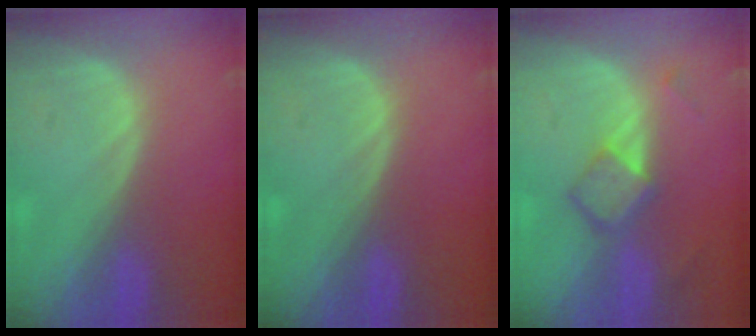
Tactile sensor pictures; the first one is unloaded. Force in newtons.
{"total": 0.0}
{"total": 5.4, "press": 4.7, "slide": 2.7}